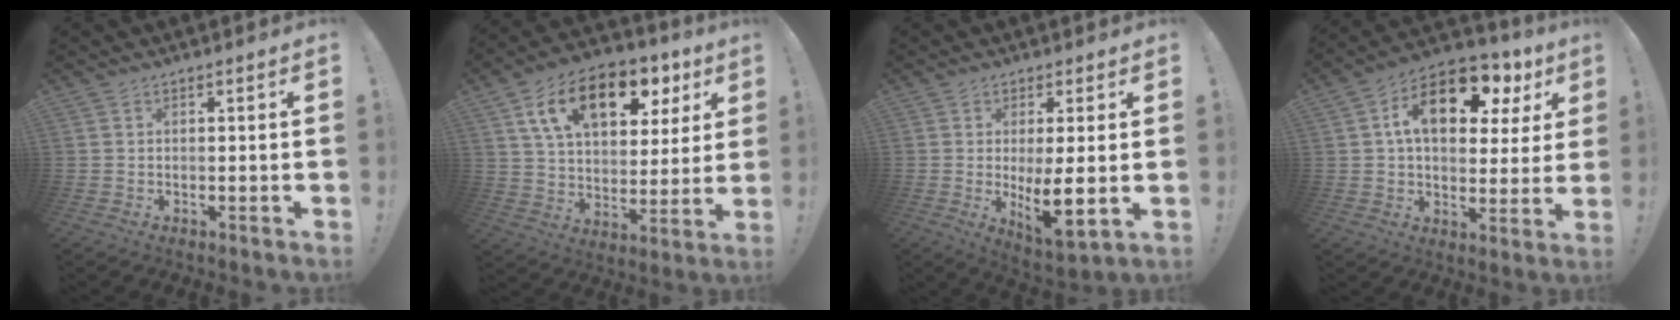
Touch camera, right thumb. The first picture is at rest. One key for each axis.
{"total": 18.2, "fx": 9.1, "fy": 10.6, "fz": 11.7, "tx": -0.193, "ty": -0.033, "tz": 0.158}
{"total": 9.7, "fx": 0.0, "fy": 2.6, "fz": 9.3, "tx": -0.146, "ty": -0.025, "tz": 0.004}
{"total": 17.3, "fx": 7.1, "fy": 9.5, "fz": 12.6, "tx": -0.200, "ty": -0.026, "tz": 0.118}